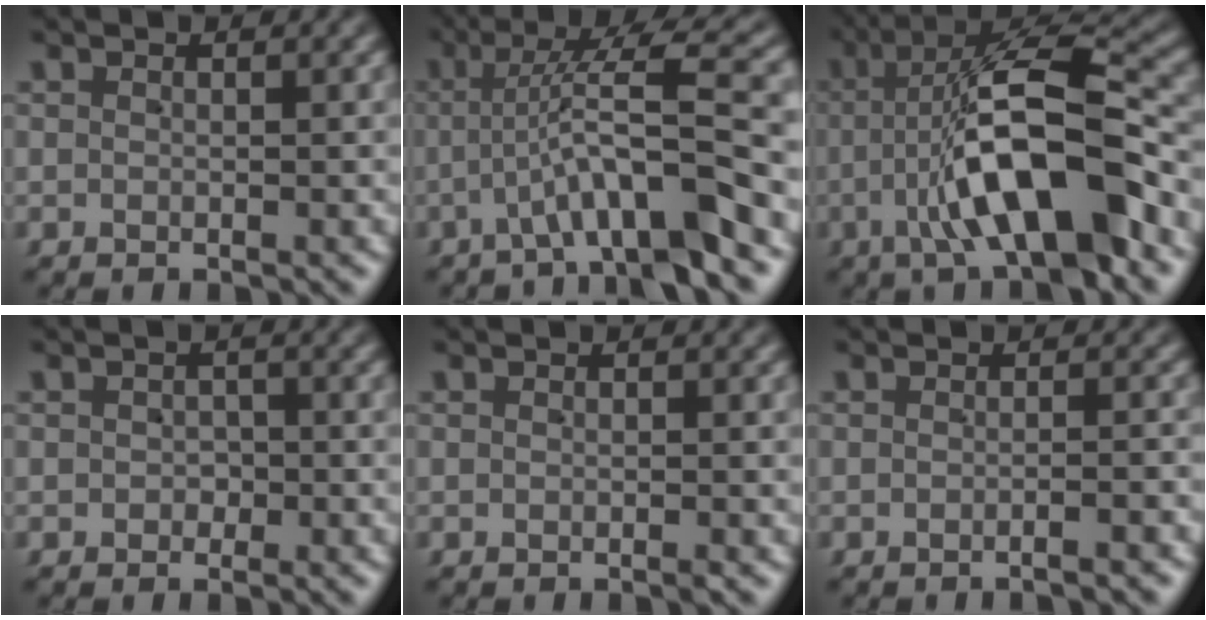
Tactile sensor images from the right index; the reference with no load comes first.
{"total": 7.9, "force": [-0.6, 1.6, 7.7], "torque": [-0.112, 0.013, -0.010]}
{"total": 10.7, "force": [-1.5, 3.6, 10.0], "torque": [-0.158, 0.001, -0.021]}
{"total": 1.1, "force": [-0.6, 0.9, 0.0], "torque": [0.014, 0.002, -0.011]}
{"total": 0.0}
{"total": 1.1, "force": [-0.9, -0.2, 0.5], "torque": [-0.003, 0.010, -0.022]}